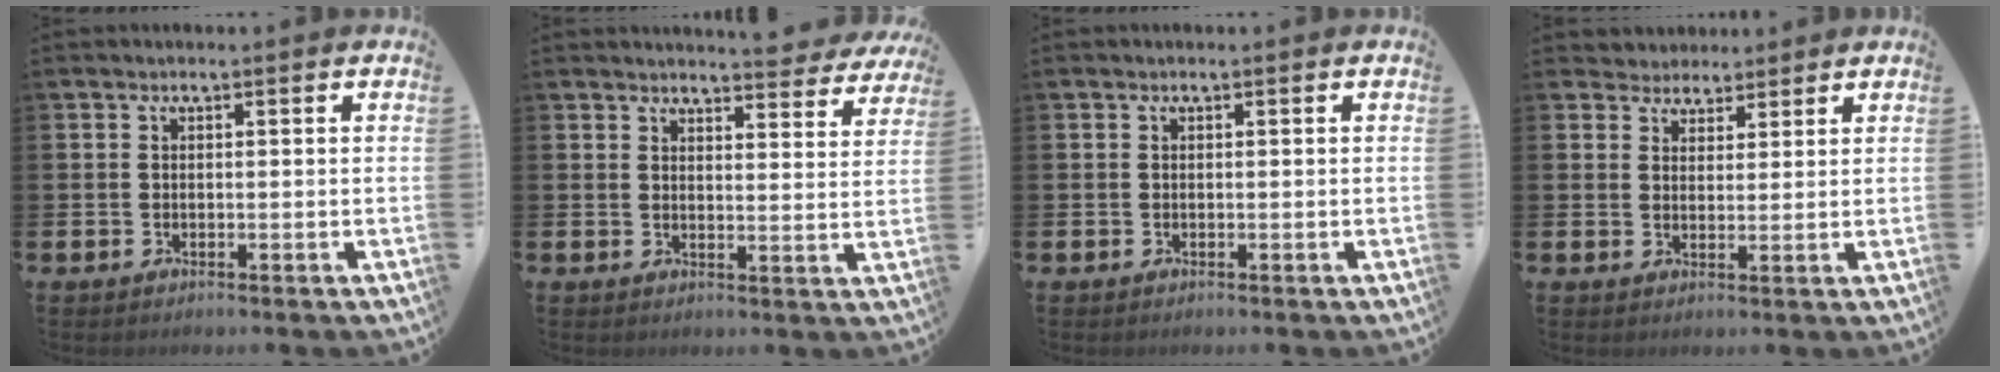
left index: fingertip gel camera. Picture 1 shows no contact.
{"total": 4.1, "force": [4.1, 0.3, 0.3], "torque": [-0.007, -0.027, 0.072]}
{"total": 0.0}
{"total": 3.6, "force": [3.2, 1.6, -0.5], "torque": [-0.007, -0.013, 0.057]}